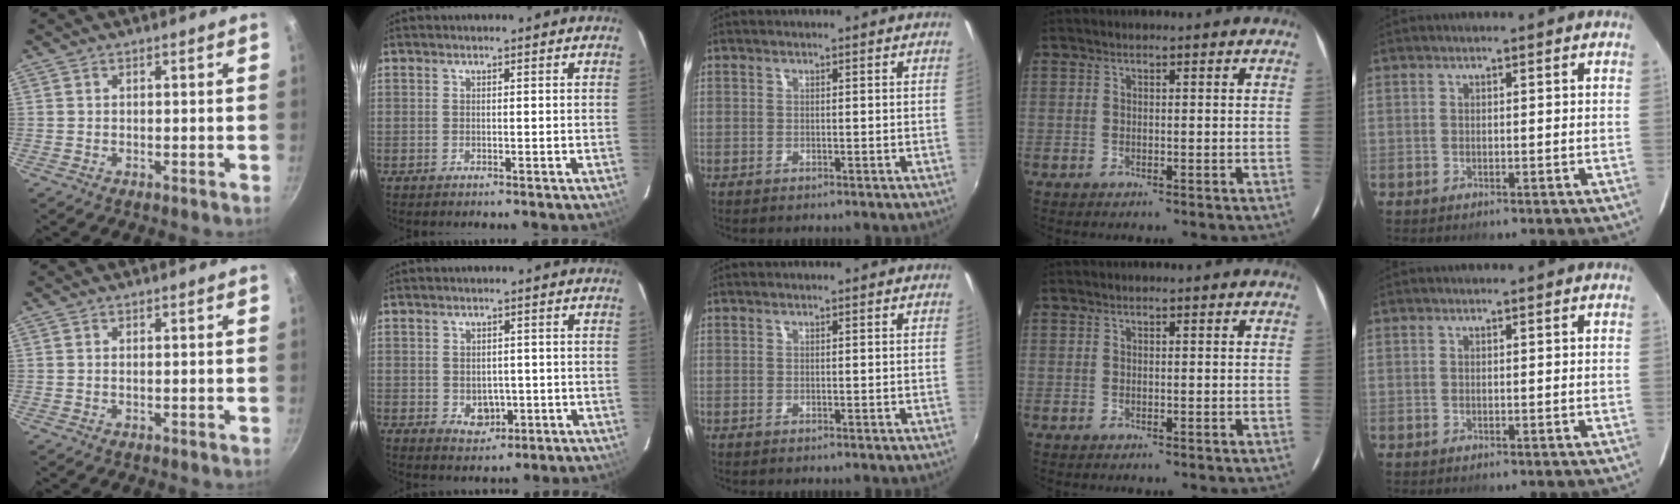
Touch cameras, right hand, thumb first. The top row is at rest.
{"index": {"total": 4.1, "force": [-0.7, 3.5, 2.1], "torque": [-0.037, -0.003, 0.002]}}